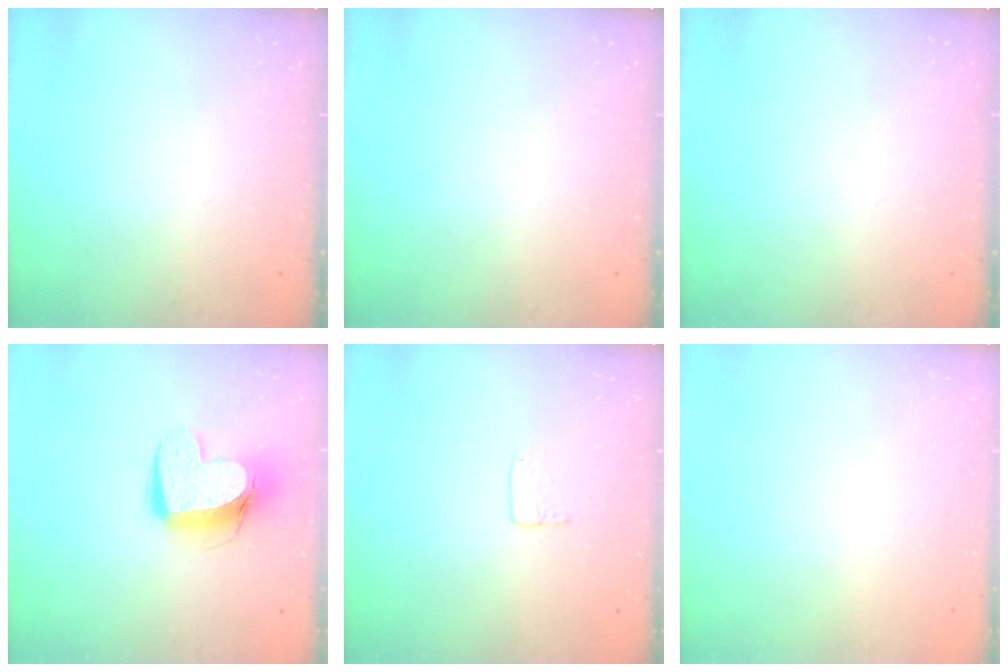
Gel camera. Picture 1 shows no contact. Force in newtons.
{"total": 0.0}
{"total": 0.0}
{"total": 12.4, "press": 12.3, "slide": 1.5}
{"total": 3.9, "press": 3.9, "slide": 0.1}
{"total": 0.0}